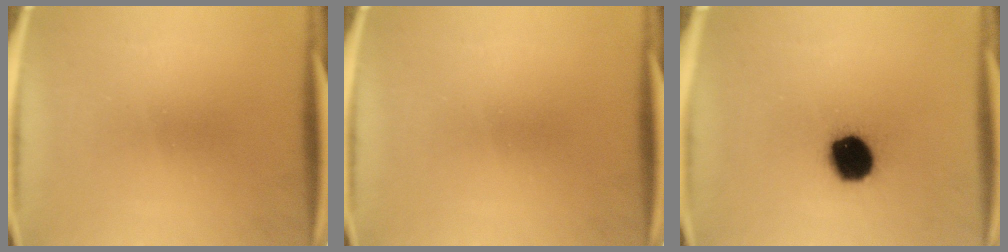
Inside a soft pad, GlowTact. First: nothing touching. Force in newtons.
{"total": 0.0}
{"total": 13.7}